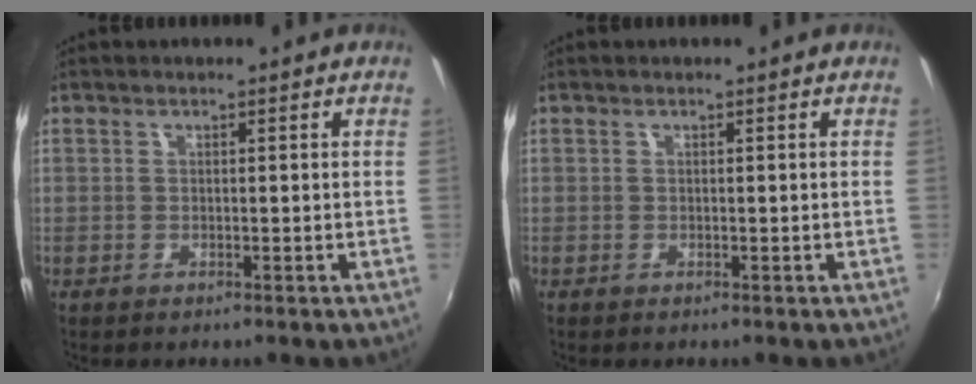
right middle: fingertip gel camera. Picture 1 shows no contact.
{"total": 0.0}